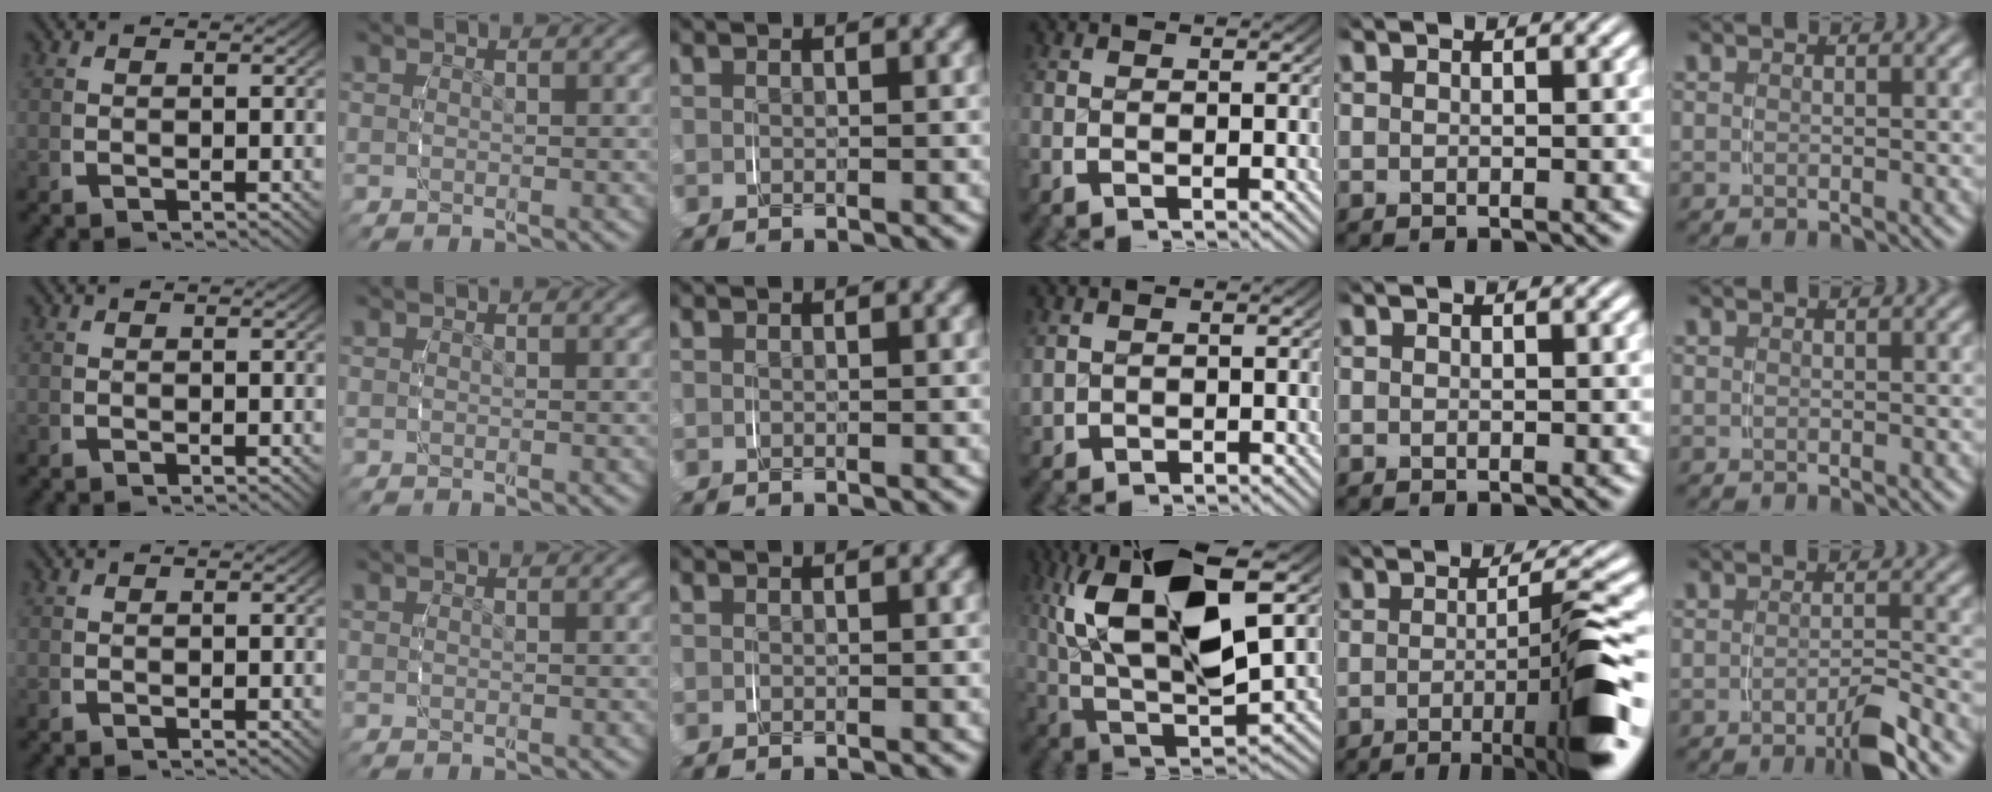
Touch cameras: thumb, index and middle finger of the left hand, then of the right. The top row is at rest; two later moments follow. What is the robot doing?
{"motion": "grasp_and_lifting", "object": "jar lid"}